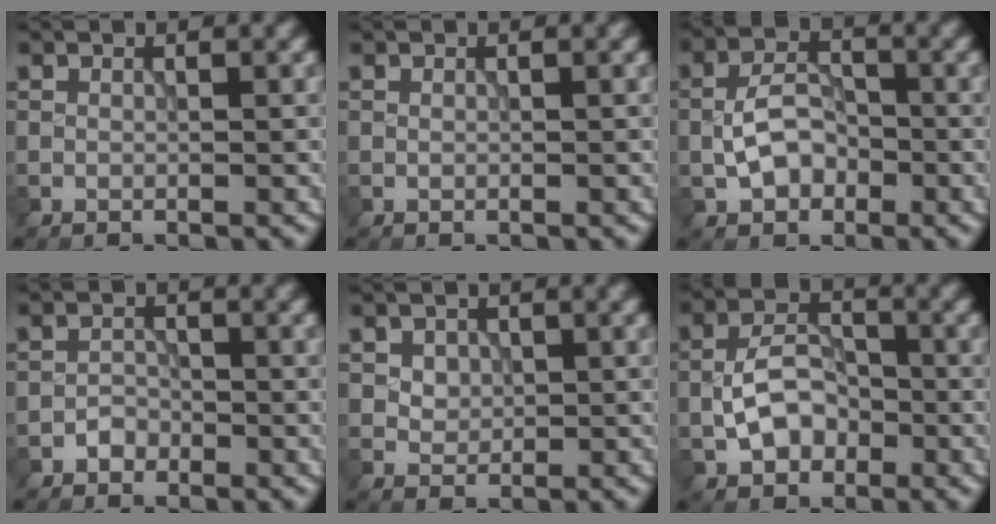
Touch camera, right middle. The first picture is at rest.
{"total": 0.0}
{"total": 4.2, "force": [-1.3, 2.8, 2.8], "torque": [-0.053, 0.006, -0.025]}
{"total": 1.3, "force": [-0.9, 0.9, 0.3], "torque": [-0.002, 0.006, -0.015]}
{"total": 2.0, "force": [0.7, 1.6, 0.9], "torque": [-0.018, 0.000, 0.023]}
{"total": 4.6, "force": [-1.5, 3.1, 3.1], "torque": [-0.056, 0.005, -0.029]}